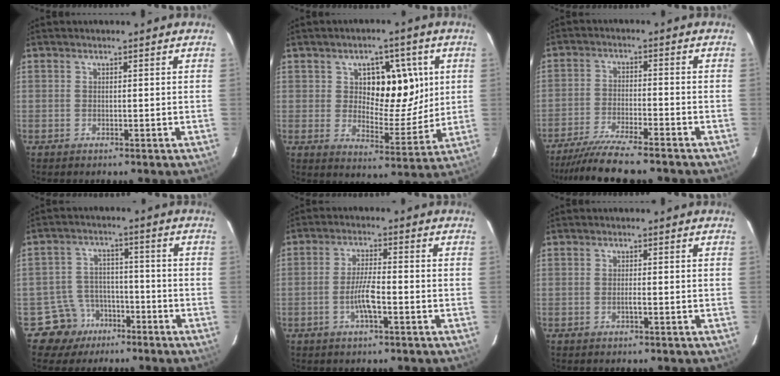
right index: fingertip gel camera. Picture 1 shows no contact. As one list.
[{"total": 10.7, "force": [2.9, 5.7, 8.6], "torque": [-0.112, 0.012, 0.051]}, {"total": 11.3, "force": [-10.0, 0.1, 5.4], "torque": [-0.083, -0.025, -0.160]}, {"total": 7.1, "force": [-3.9, 5.9, -0.2], "torque": [0.010, 0.019, -0.057]}, {"total": 5.0, "force": [-1.7, 0.7, 4.7], "torque": [-0.092, 0.003, -0.032]}, {"total": 0.9, "force": [-0.3, 0.0, 0.8], "torque": [-0.017, 0.001, -0.006]}]